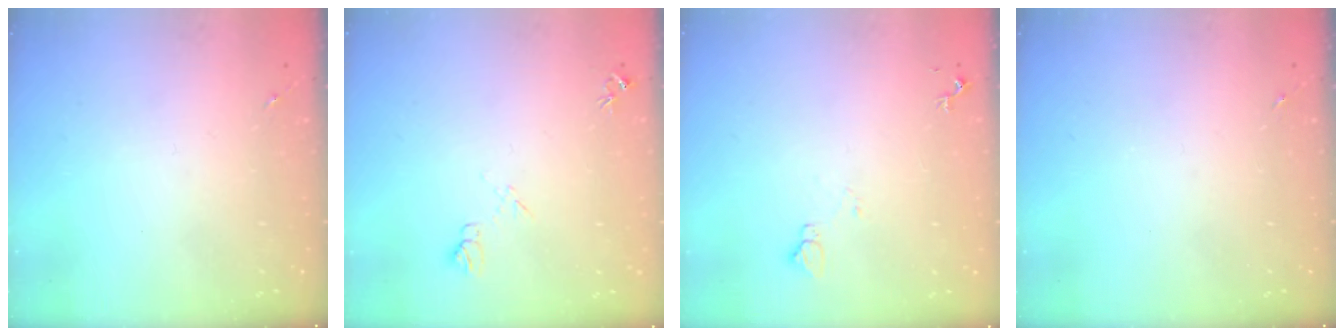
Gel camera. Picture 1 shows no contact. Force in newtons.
{"total": 6.7, "press": 6.7, "slide": 0.7}
{"total": 6.1, "press": 6.0, "slide": 0.8}
{"total": 0.0}